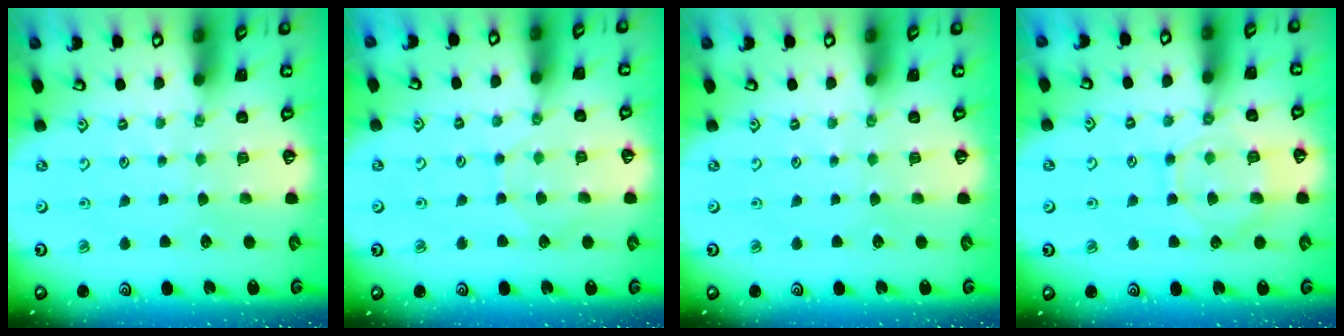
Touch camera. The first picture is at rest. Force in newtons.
{"total": 5.2, "press": 5.1, "slide": 0.6}
{"total": 0.0}
{"total": 10.5, "press": 10.5, "slide": 0.9}